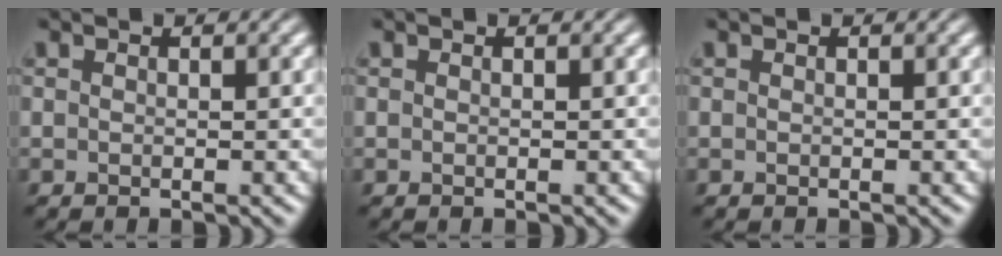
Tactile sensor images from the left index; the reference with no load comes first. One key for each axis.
{"total": 0.0}
{"total": 0.0}